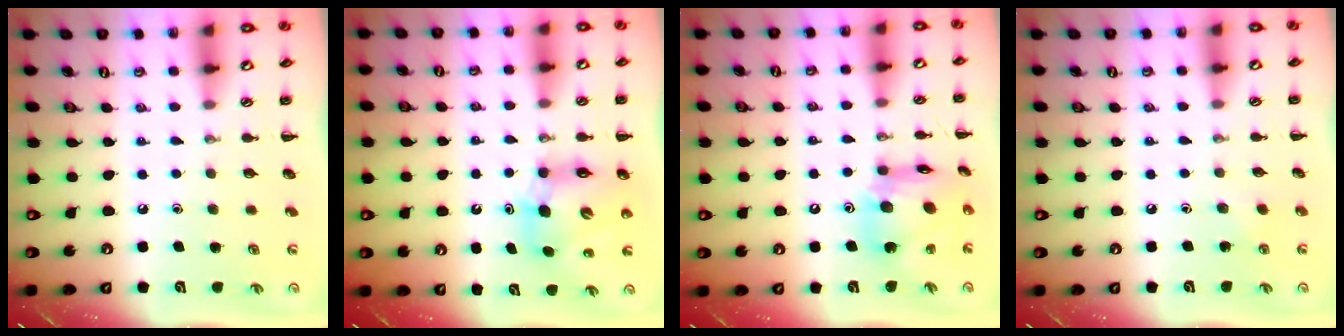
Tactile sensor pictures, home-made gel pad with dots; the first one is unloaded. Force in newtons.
{"total": 9.5, "press": 9.2, "slide": 2.4}
{"total": 16.4, "press": 16.2, "slide": 2.3}
{"total": 5.5, "press": 5.2, "slide": 1.7}